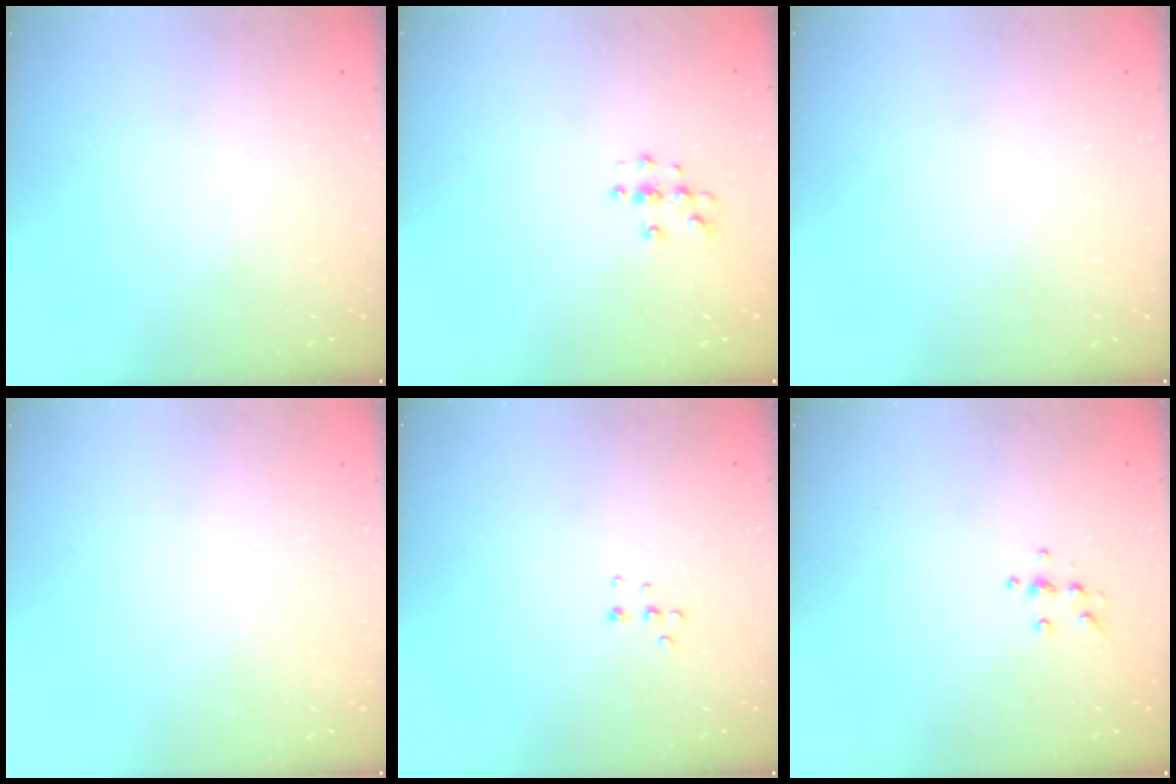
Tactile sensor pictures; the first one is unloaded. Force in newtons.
{"total": 3.7, "press": 3.7, "slide": 0.2}
{"total": 0.0}
{"total": 0.0}
{"total": 5.1, "press": 5.0, "slide": 0.7}
{"total": 4.3, "press": 4.3, "slide": 0.6}